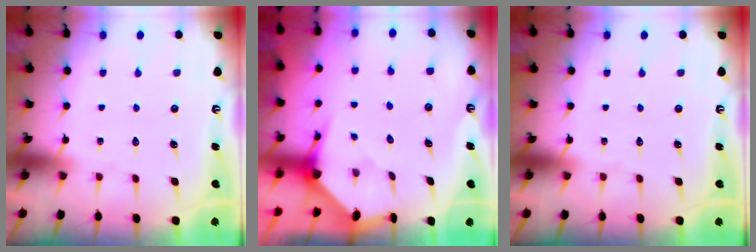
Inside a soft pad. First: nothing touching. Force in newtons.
{"total": 3.3, "press": 3.3, "slide": 0.3}
{"total": 0.0}